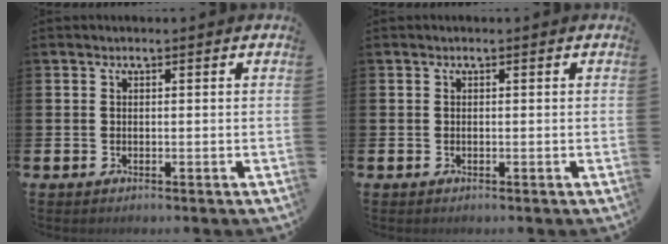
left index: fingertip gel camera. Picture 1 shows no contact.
{"total": 0.0}